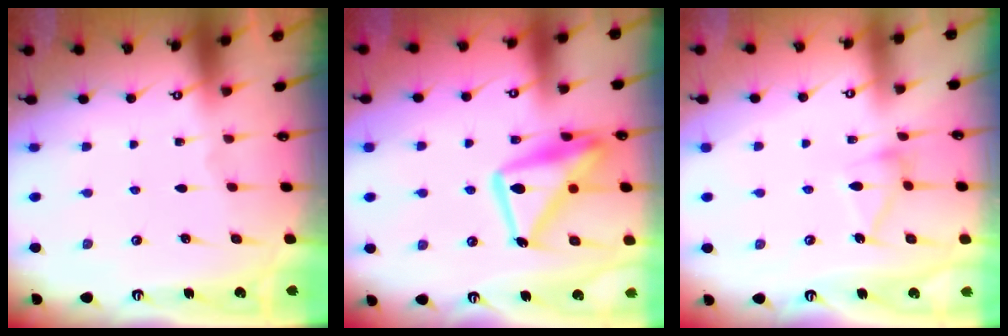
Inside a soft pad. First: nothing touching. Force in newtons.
{"total": 17.5, "press": 17.4, "slide": 1.6}
{"total": 11.7, "press": 11.7, "slide": 0.3}